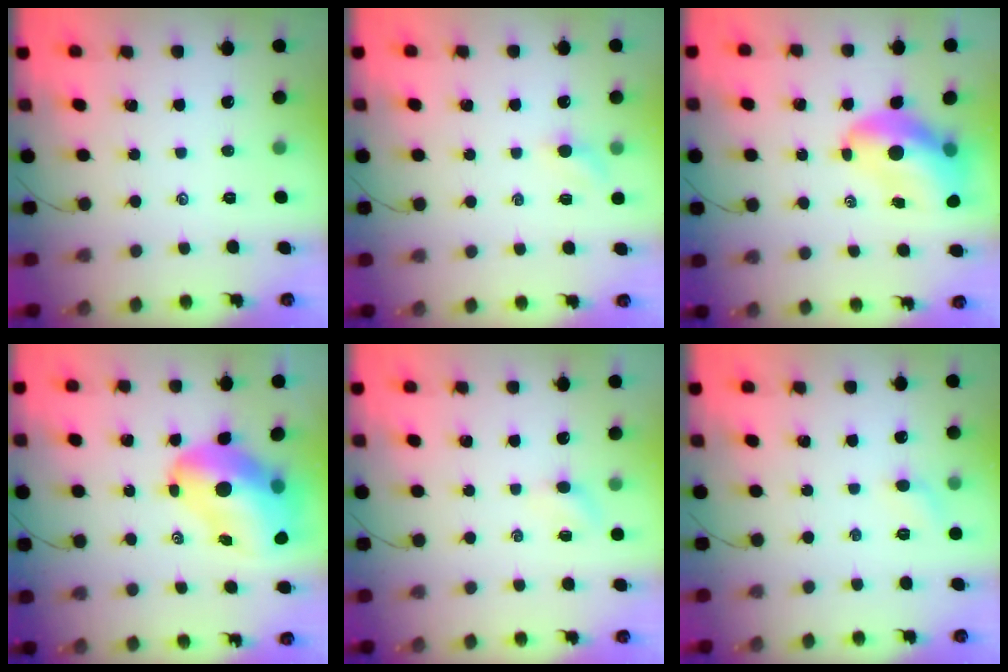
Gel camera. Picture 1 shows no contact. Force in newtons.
{"total": 2.9, "press": 2.7, "slide": 0.9}
{"total": 12.1, "press": 11.6, "slide": 3.5}
{"total": 16.0, "press": 15.3, "slide": 4.7}
{"total": 2.3, "press": 2.2, "slide": 0.7}
{"total": 5.4, "press": 5.1, "slide": 1.5}